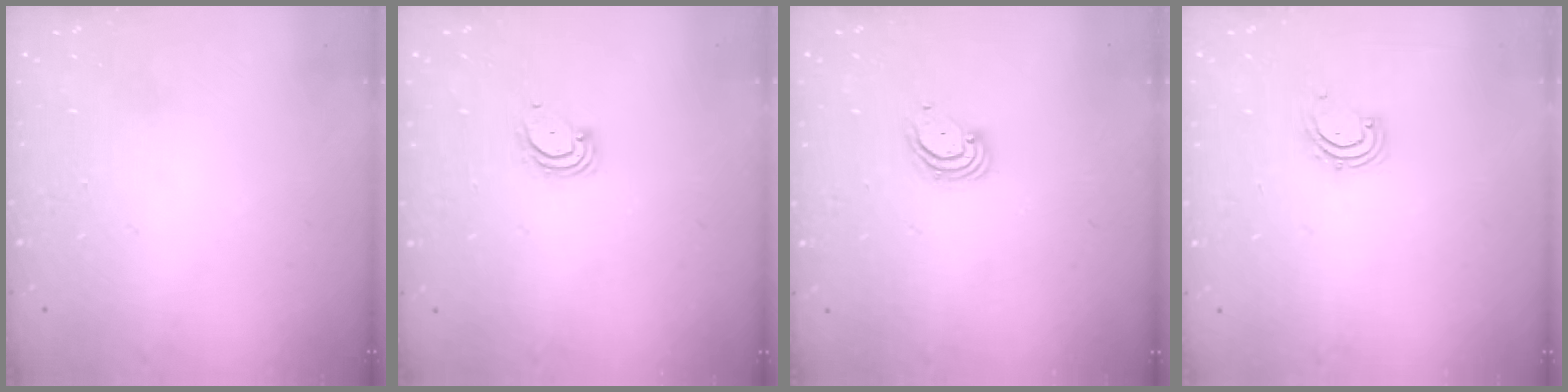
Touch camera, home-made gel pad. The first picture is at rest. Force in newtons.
{"total": 3.2, "press": 3.2, "slide": 0.3}
{"total": 3.3, "press": 3.3, "slide": 0.3}
{"total": 2.9, "press": 2.9, "slide": 0.4}